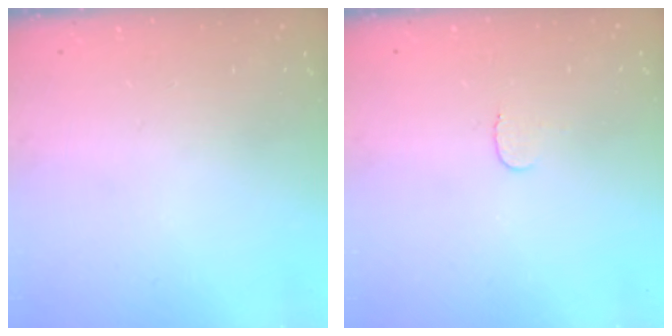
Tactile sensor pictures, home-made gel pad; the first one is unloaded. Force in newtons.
{"total": 3.6, "press": 3.6, "slide": 0.4}